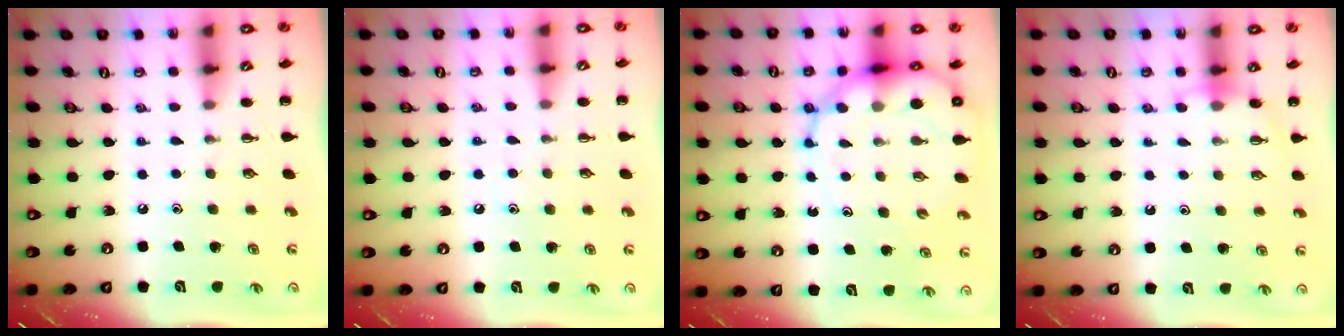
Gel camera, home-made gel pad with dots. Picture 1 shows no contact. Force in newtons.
{"total": 5.6, "press": 5.4, "slide": 1.4}
{"total": 13.3, "press": 12.8, "slide": 3.5}
{"total": 5.3, "press": 5.1, "slide": 1.4}